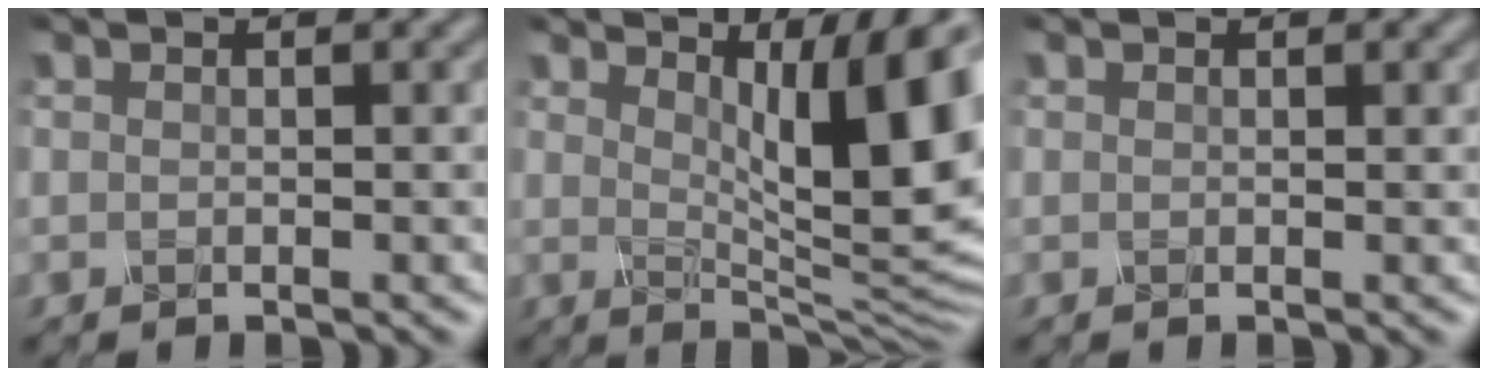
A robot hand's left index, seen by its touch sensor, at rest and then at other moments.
{"total": 11.1, "force": [2.5, 2.8, 10.4], "torque": [-0.140, -0.014, 0.047]}
{"total": 0.0}